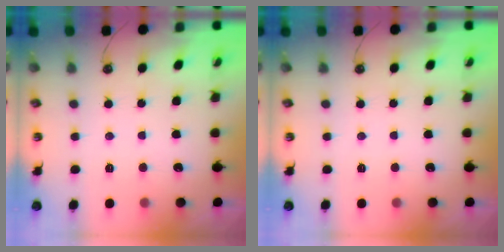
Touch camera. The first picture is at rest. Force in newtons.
{"total": 0.0}